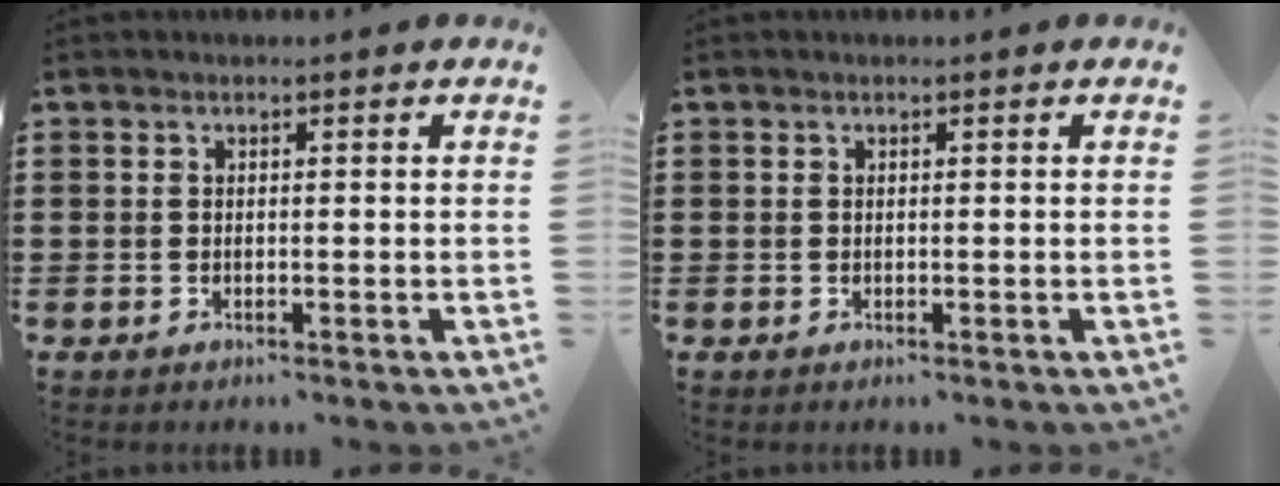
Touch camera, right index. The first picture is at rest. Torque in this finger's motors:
{"motor_torque": [0.15, 0.07, 0.03, 0.02]}